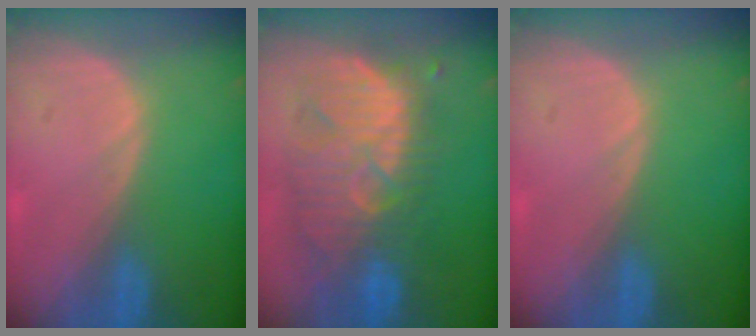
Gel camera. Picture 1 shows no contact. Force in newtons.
{"total": 10.5, "press": 10.2, "slide": 2.6}
{"total": 0.0}